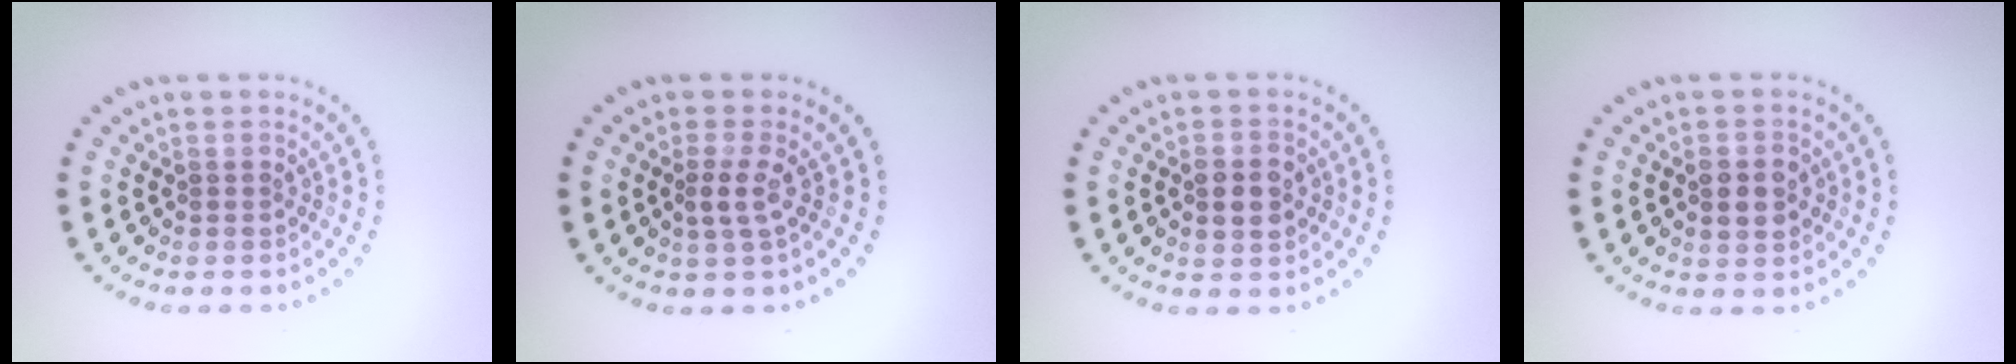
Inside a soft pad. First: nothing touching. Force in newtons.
{"total": 1.7, "press": 1.3, "slide": 1.2}
{"total": 3.0, "press": 3.0, "slide": 0.2}
{"total": 2.2, "press": 2.2, "slide": 0.2}